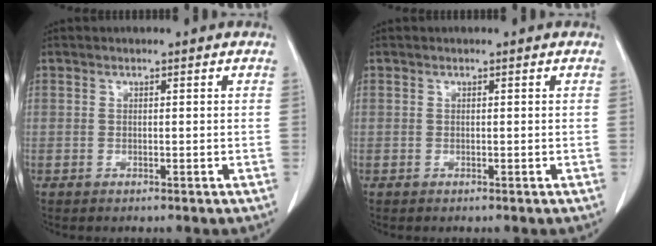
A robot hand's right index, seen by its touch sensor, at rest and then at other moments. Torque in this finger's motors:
{"motor_torque": [0.00, 0.00, 0.00, 0.01]}